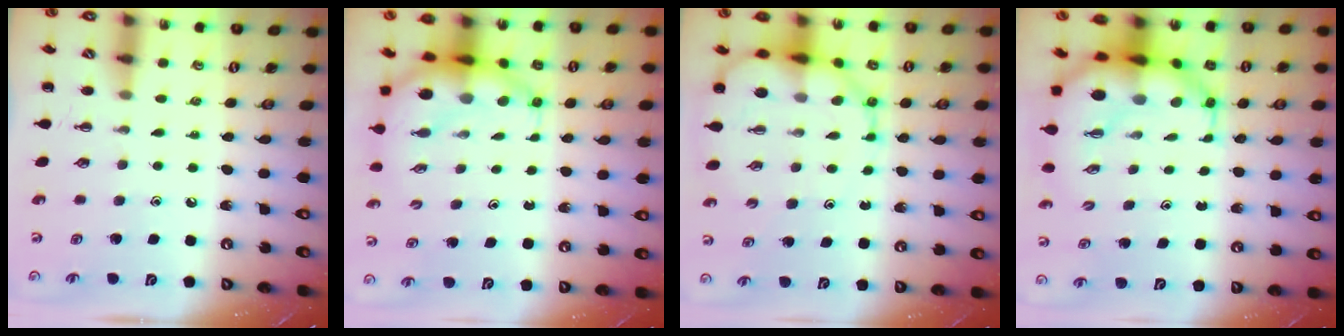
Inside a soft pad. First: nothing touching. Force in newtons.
{"total": 7.2, "press": 7.0, "slide": 1.8}
{"total": 11.7, "press": 11.3, "slide": 3.2}
{"total": 11.4, "press": 11.0, "slide": 3.1}